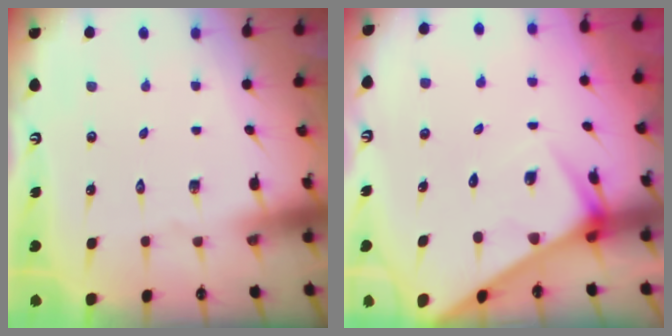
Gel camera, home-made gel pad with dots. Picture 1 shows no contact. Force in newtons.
{"total": 5.1, "press": 5.1, "slide": 0.6}